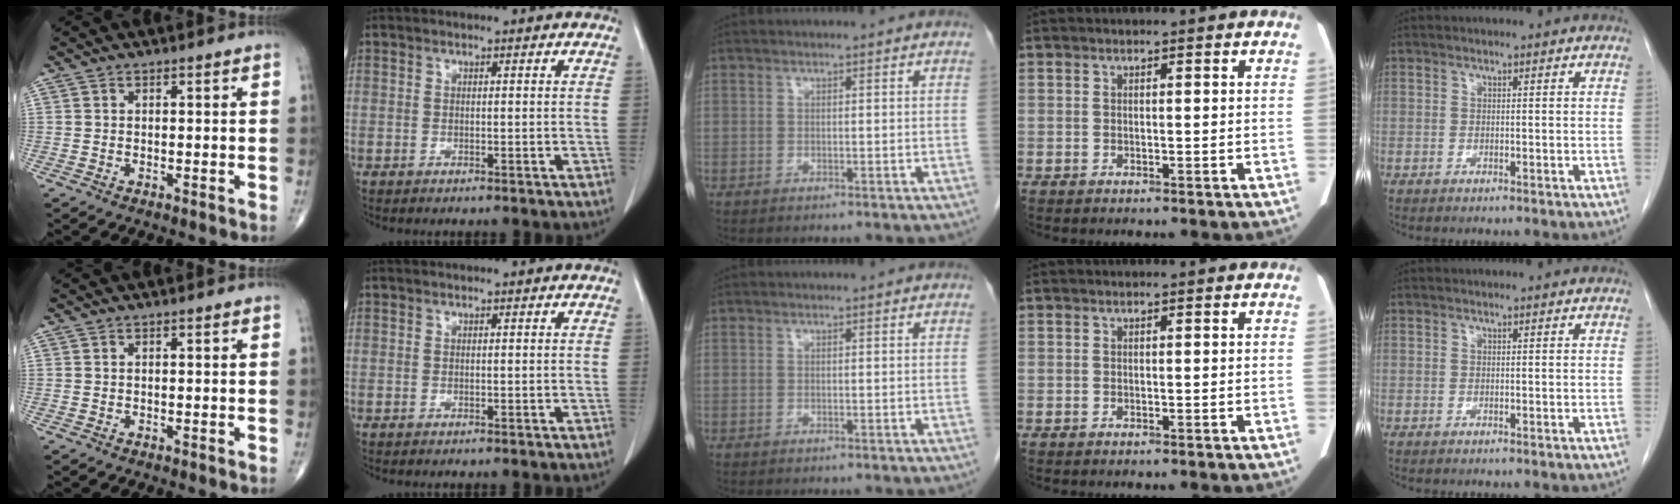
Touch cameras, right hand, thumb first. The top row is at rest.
{}